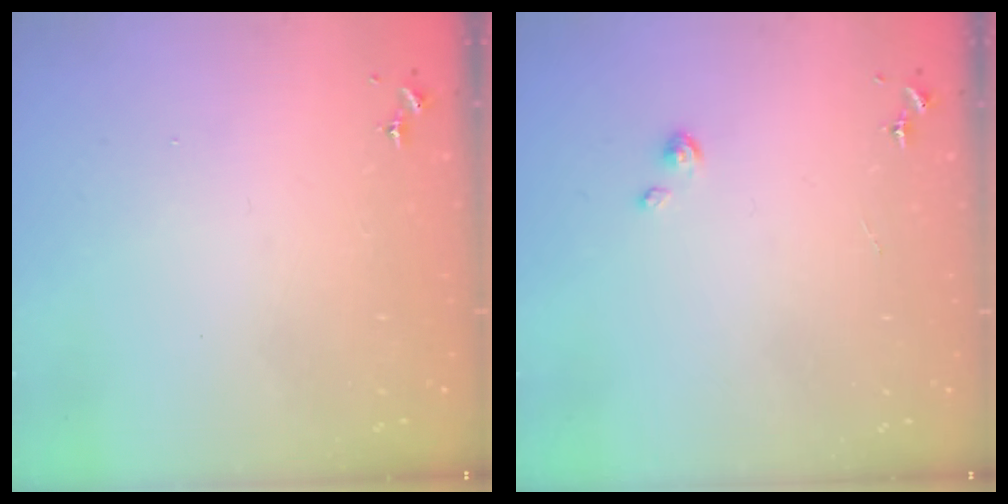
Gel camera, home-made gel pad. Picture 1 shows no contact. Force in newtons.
{"total": 2.2, "press": 2.2, "slide": 0.3}